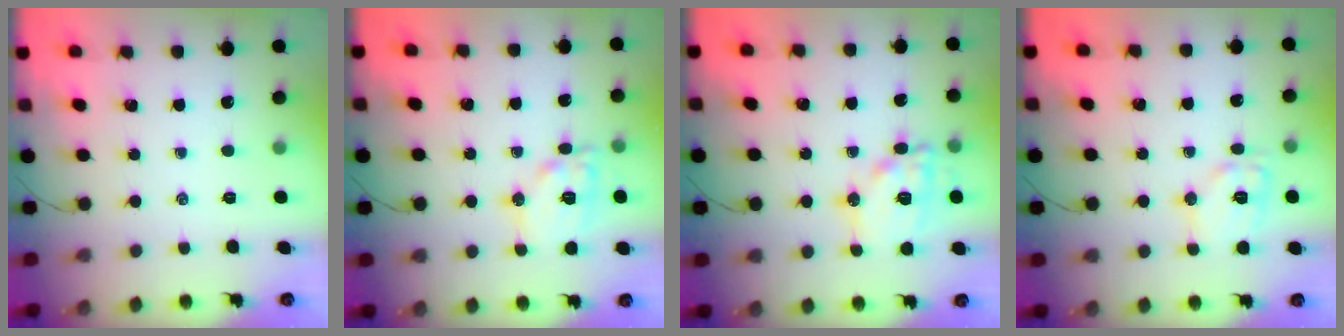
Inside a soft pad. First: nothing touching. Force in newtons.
{"total": 11.3, "press": 11.2, "slide": 0.9}
{"total": 14.7, "press": 14.6, "slide": 1.8}
{"total": 10.2, "press": 10.2, "slide": 0.7}